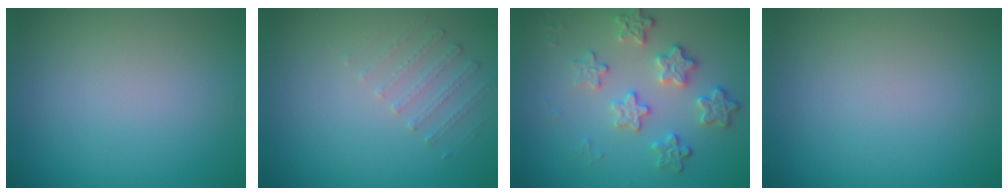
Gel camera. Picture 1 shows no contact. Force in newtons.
{"total": 1.3, "press": 0.9, "slide": 1.0}
{"total": 3.9, "press": 3.3, "slide": 1.9}
{"total": 0.0}